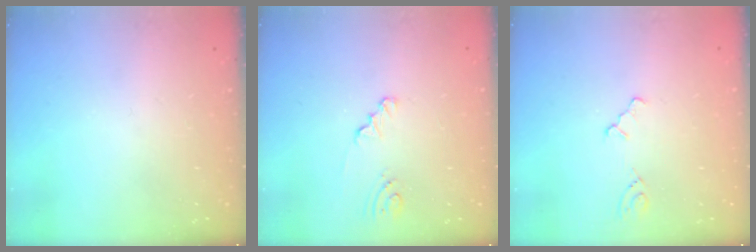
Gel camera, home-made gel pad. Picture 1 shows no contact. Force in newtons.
{"total": 1.7, "press": 1.7, "slide": 0.3}
{"total": 2.2, "press": 2.2, "slide": 0.4}